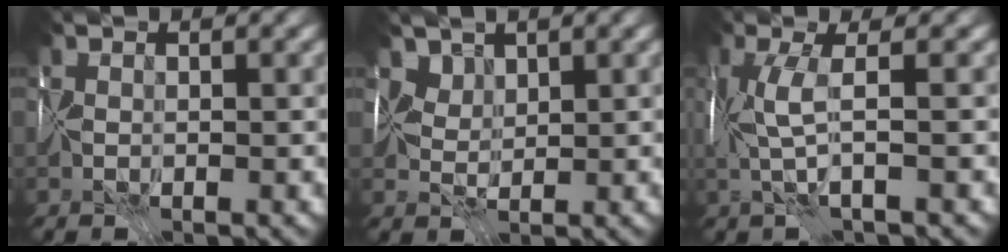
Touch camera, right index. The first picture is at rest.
{"total": 2.7, "force": [2.0, 1.6, 0.7], "torque": [-0.026, -0.004, 0.047]}
{"total": 3.2, "force": [0.1, 0.3, 3.2], "torque": [-0.077, 0.005, -0.003]}